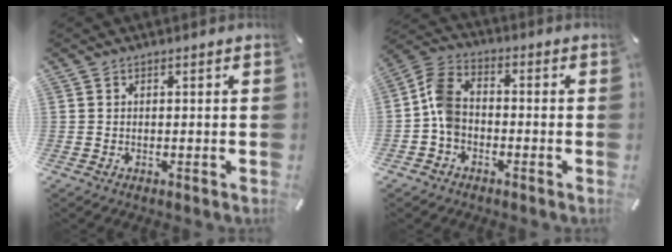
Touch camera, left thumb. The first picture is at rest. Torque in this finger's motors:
{"motor_torque": [0.14, 0.68, -0.08, 0.00, 0.08]}